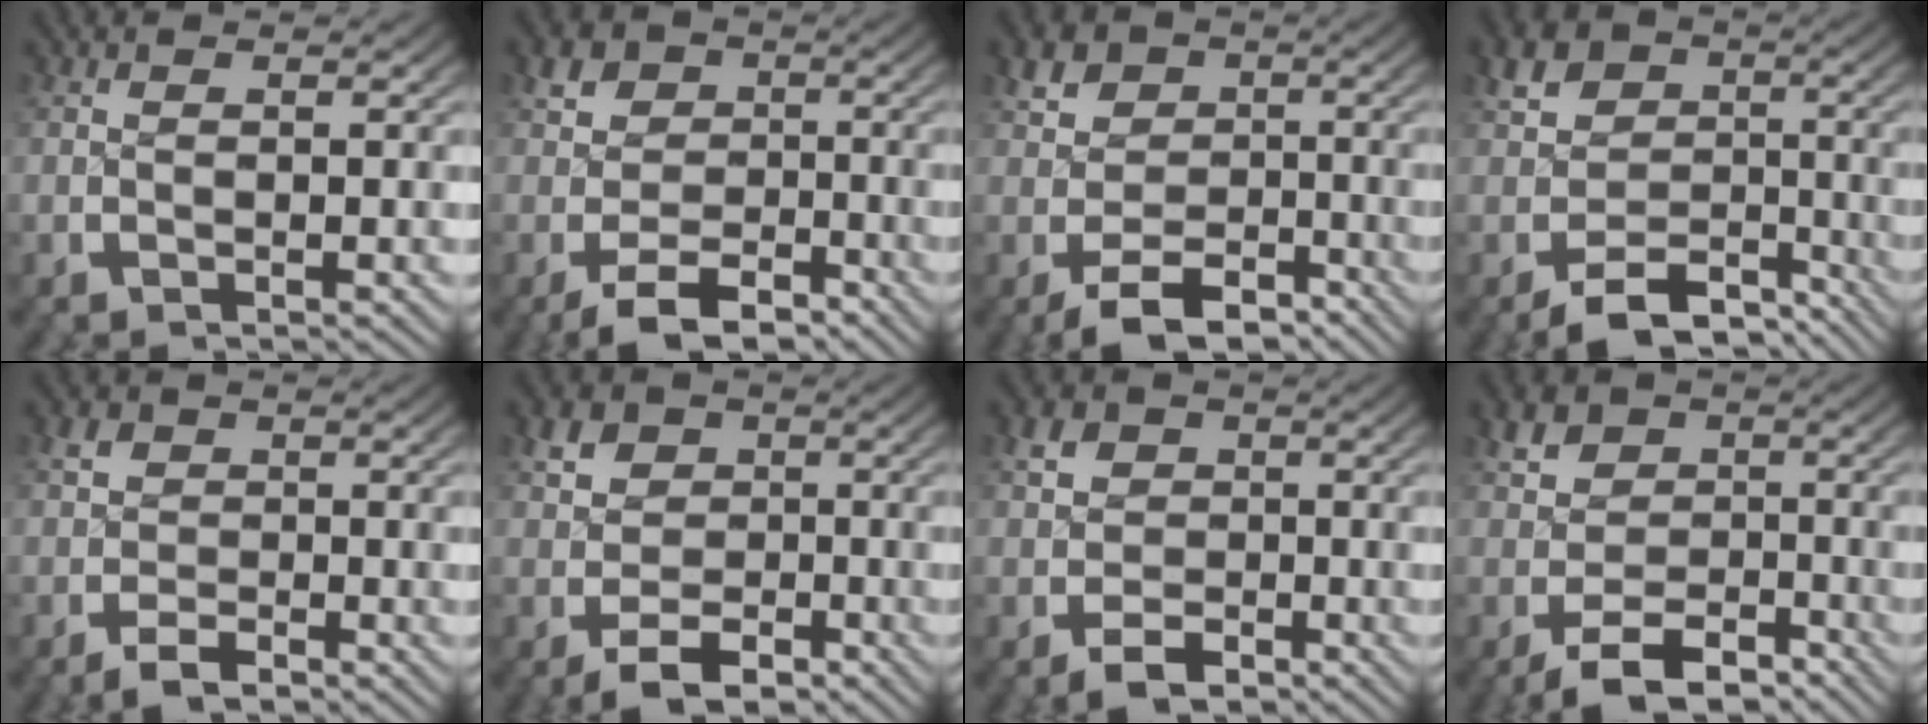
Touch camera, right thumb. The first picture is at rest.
{"total": 5.3, "force": [-2.4, 4.0, 2.7], "torque": [-0.039, -0.026, -0.033]}
{"total": 6.2, "force": [-2.3, 4.8, 3.3], "torque": [-0.050, -0.031, -0.028]}
{"total": 8.3, "force": [-4.2, 6.2, 3.7], "torque": [-0.067, -0.038, -0.059]}
{"total": 2.0, "force": [-1.3, 1.5, 0.5], "torque": [-0.008, -0.010, -0.023]}
{"total": 5.0, "force": [-1.5, 3.9, 2.6], "torque": [-0.038, -0.023, -0.019]}
{"total": 3.4, "force": [-1.3, 2.8, 1.4], "torque": [-0.017, -0.016, -0.020]}
{"total": 5.6, "force": [-2.6, 4.0, 2.9], "torque": [-0.041, -0.025, -0.037]}